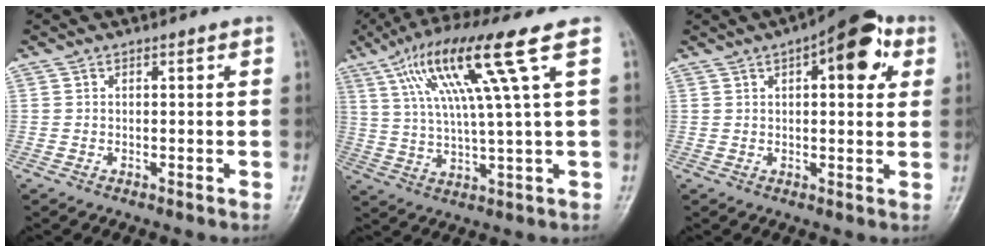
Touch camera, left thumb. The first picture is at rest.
{"total": 15.1, "force": [6.2, 0.3, 13.8], "torque": [-0.269, -0.002, 0.111]}
{"total": 11.6, "force": [4.6, 4.8, 9.5], "torque": [-0.095, 0.006, 0.053]}